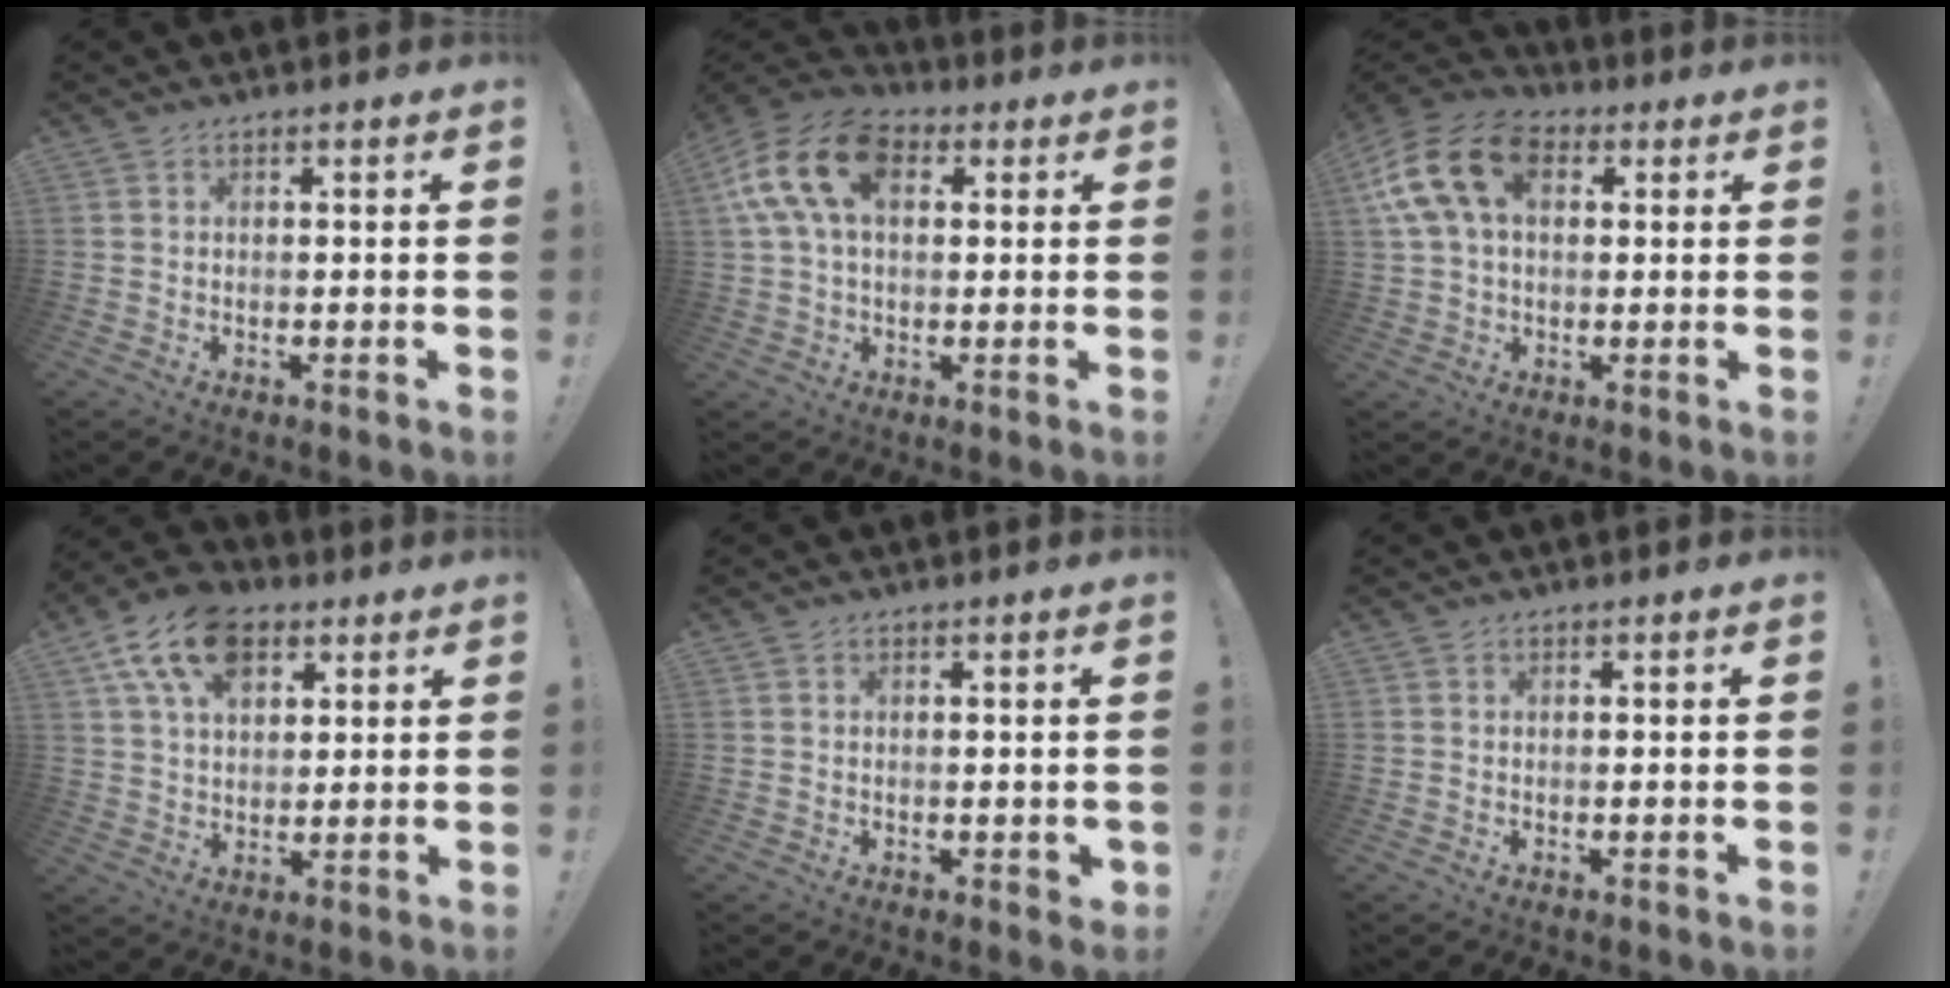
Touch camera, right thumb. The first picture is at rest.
{"total": 17.4, "force": [5.1, 10.8, 12.6], "torque": [-0.245, 0.003, 0.092]}
{"total": 17.4, "force": [5.2, 11.6, 11.9], "torque": [-0.225, -0.001, 0.094]}
{"total": 14.9, "force": [7.3, 9.4, 8.9], "torque": [-0.155, -0.024, 0.136]}
{"total": 1.3, "force": [0.4, 1.0, 0.8], "torque": [-0.007, 0.000, 0.007]}
{"total": 0.0}